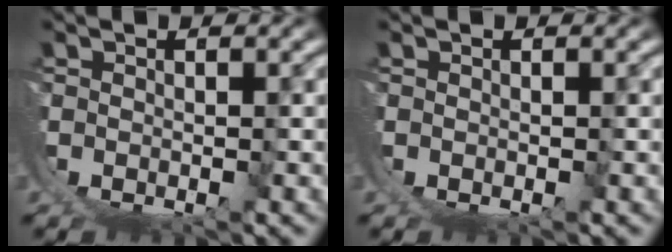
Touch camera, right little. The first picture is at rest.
{"total": 0.0}